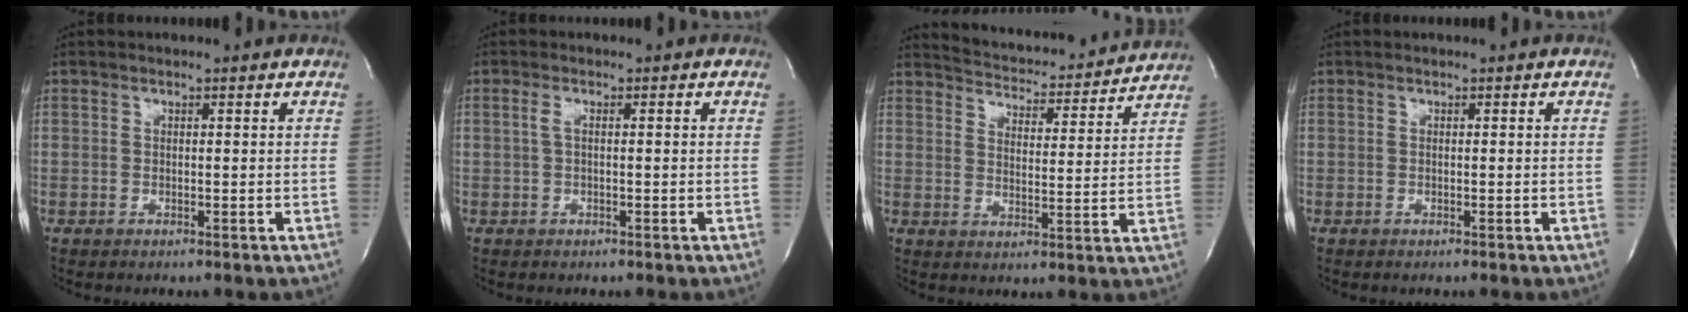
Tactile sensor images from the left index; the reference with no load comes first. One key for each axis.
{"total": 1.4, "fx": 0.1, "fy": 0.4, "fz": 1.3, "tx": -0.031, "ty": 0.003, "tz": 0.002}
{"total": 14.2, "fx": 13.8, "fy": 2.1, "fz": 2.8, "tx": -0.040, "ty": -0.010, "tz": 0.178}
{"total": 0.0}